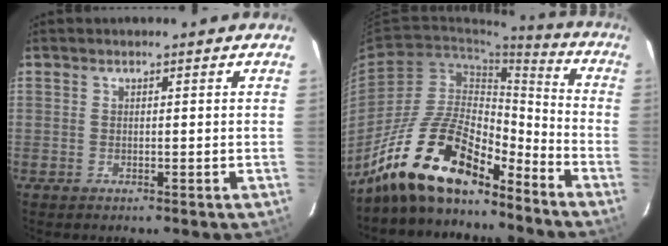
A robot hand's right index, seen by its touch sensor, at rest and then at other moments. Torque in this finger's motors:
{"motor_torque": [1.55, -0.58, 0.72, 0.19]}